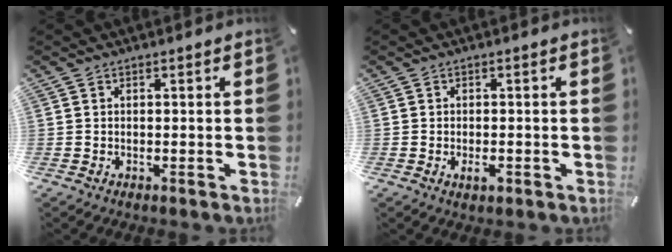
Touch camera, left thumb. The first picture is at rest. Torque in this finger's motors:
{"motor_torque": [-0.01, 0.02, 0.06, -0.05, 0.01]}